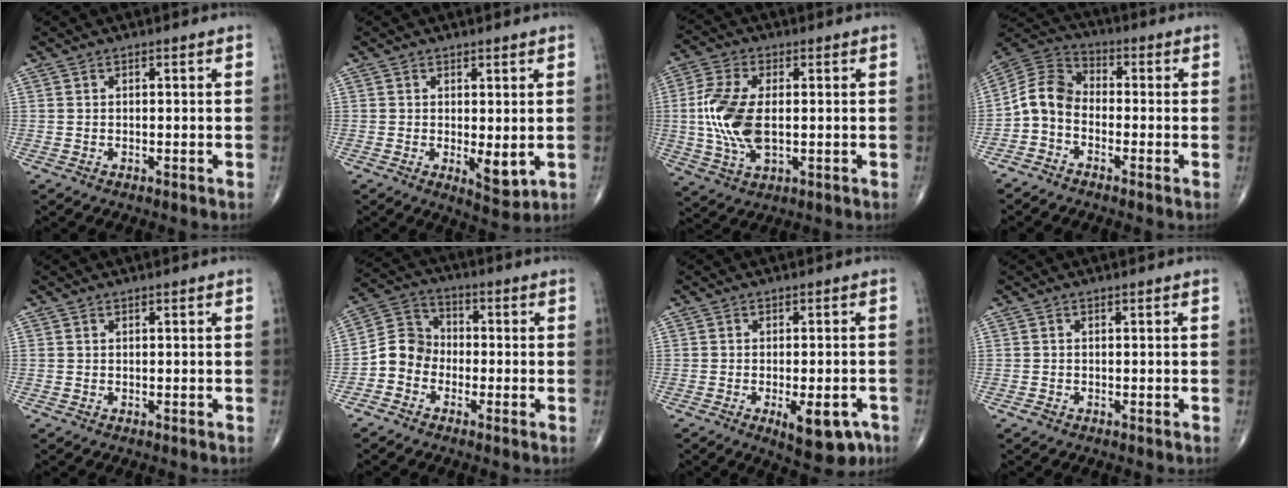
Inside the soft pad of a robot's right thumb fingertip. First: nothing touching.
{"total": 4.4, "force": [-0.2, 1.8, 4.1], "torque": [-0.054, -0.015, 0.003]}
{"total": 12.0, "force": [-0.1, 6.2, 10.3], "torque": [-0.227, -0.001, -0.001]}
{"total": 7.3, "force": [-2.3, 5.2, 4.6], "torque": [-0.078, 0.041, -0.064]}
{"total": 0.0}
{"total": 7.0, "force": [-2.4, 6.0, 2.7], "torque": [-0.031, 0.033, -0.061]}
{"total": 8.5, "force": [-3.6, 3.5, 6.9], "torque": [-0.076, 0.003, -0.040]}
{"total": 0.6, "force": [-0.3, 0.4, 0.2], "torque": [-0.002, 0.000, -0.008]}